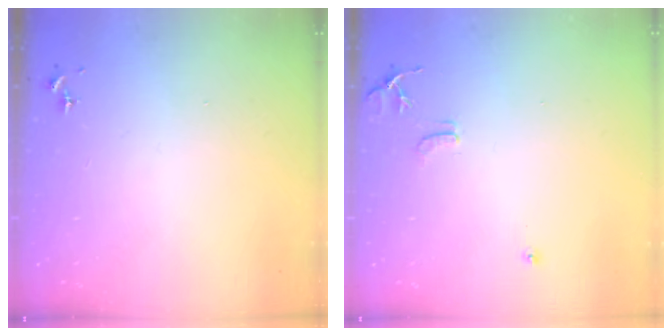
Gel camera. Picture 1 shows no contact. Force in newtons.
{"total": 7.9, "press": 7.9, "slide": 0.7}